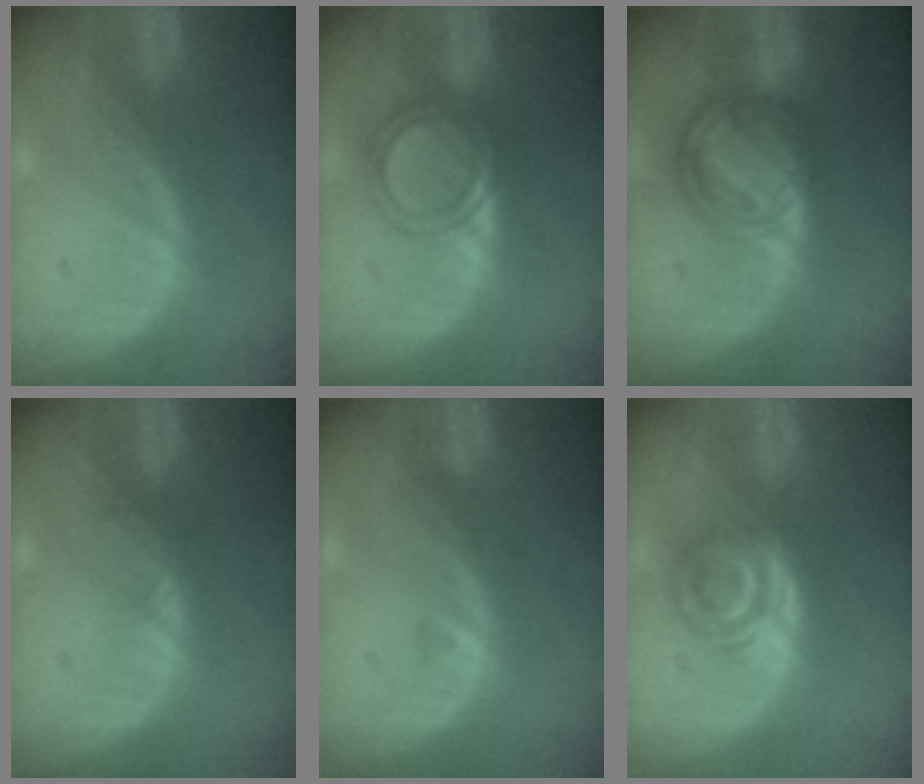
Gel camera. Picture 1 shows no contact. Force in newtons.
{"total": 4.6, "press": 4.6, "slide": 0.7}
{"total": 8.1, "press": 7.0, "slide": 4.2}
{"total": 1.1, "press": 1.1, "slide": 0.1}
{"total": 0.7, "press": 0.7, "slide": 0.2}
{"total": 5.2, "press": 4.9, "slide": 1.8}